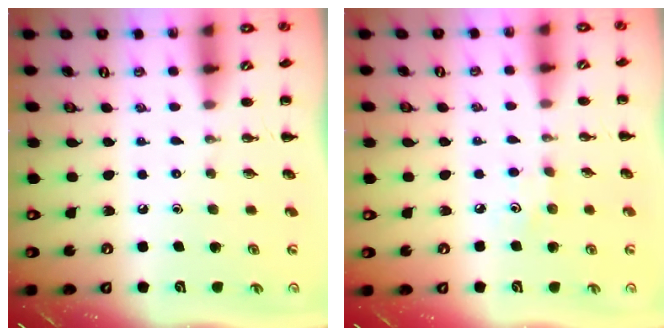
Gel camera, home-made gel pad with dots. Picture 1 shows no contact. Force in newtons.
{"total": 3.2, "press": 3.0, "slide": 0.9}